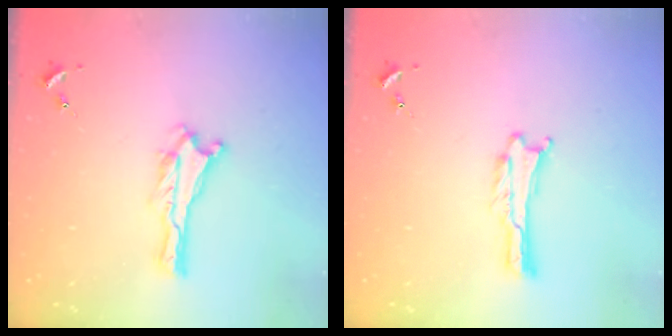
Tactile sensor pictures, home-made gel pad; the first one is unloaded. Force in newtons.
{"total": 0.0}